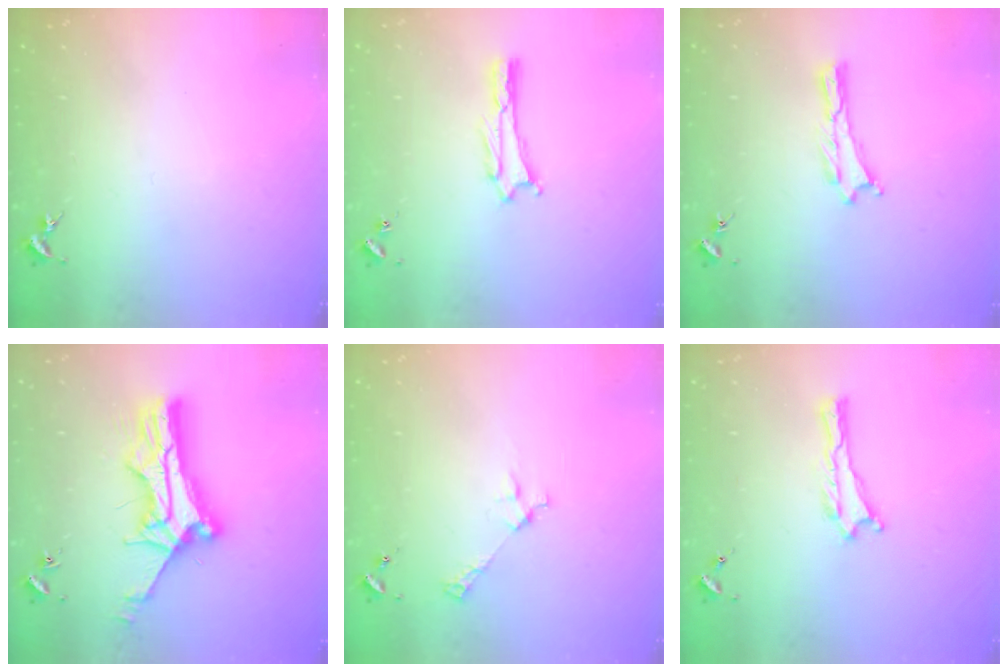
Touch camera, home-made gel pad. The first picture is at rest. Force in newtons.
{"total": 1.6, "press": 1.6, "slide": 0.2}
{"total": 0.0}
{"total": 11.6, "press": 11.6, "slide": 1.1}
{"total": 2.9, "press": 2.9, "slide": 0.2}
{"total": 0.0}